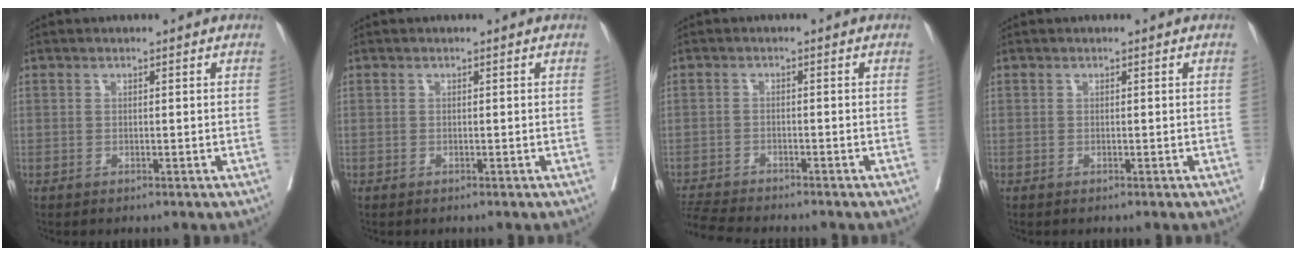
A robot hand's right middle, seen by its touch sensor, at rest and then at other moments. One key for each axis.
{"total": 0.0}
{"total": 6.9, "fx": -6.5, "fy": 0.2, "fz": 2.1, "tx": -0.038, "ty": -0.018, "tz": -0.111}
{"total": 0.0}